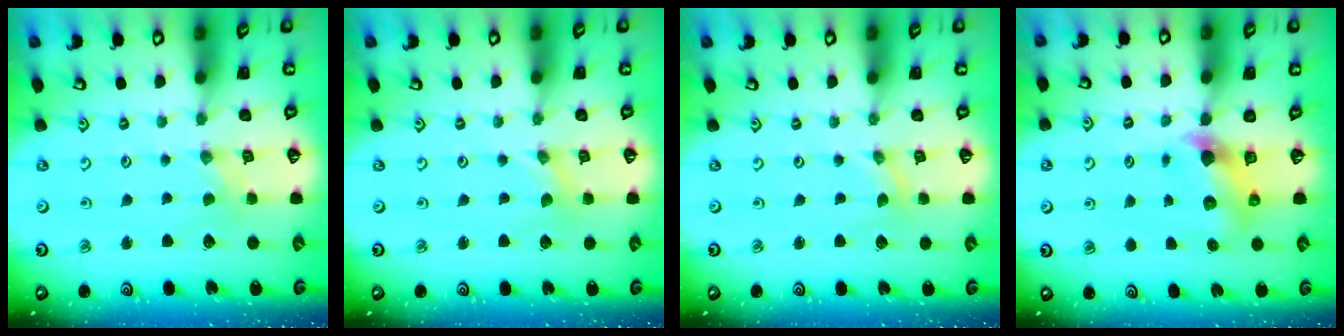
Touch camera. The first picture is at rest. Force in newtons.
{"total": 0.0}
{"total": 0.0}
{"total": 5.4, "press": 5.4, "slide": 0.5}